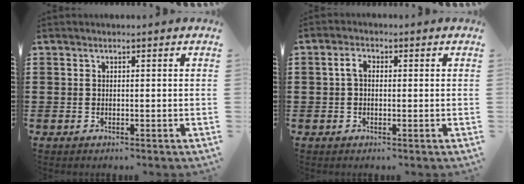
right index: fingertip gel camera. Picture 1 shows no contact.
{"total": 2.5, "force": [0.2, 1.5, 2.0], "torque": [-0.048, 0.005, -0.001]}